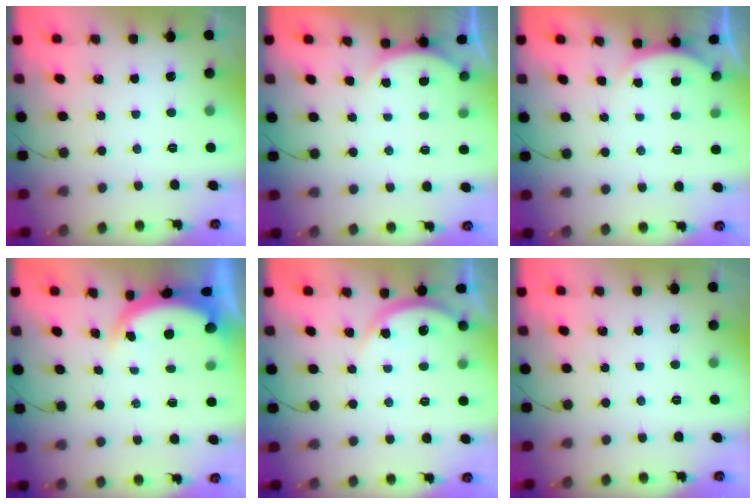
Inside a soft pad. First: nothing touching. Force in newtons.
{"total": 2.3, "press": 2.2, "slide": 0.6}
{"total": 2.3, "press": 2.2, "slide": 0.6}
{"total": 4.6, "press": 4.5, "slide": 1.0}
{"total": 3.8, "press": 3.8, "slide": 0.2}
{"total": 0.0}